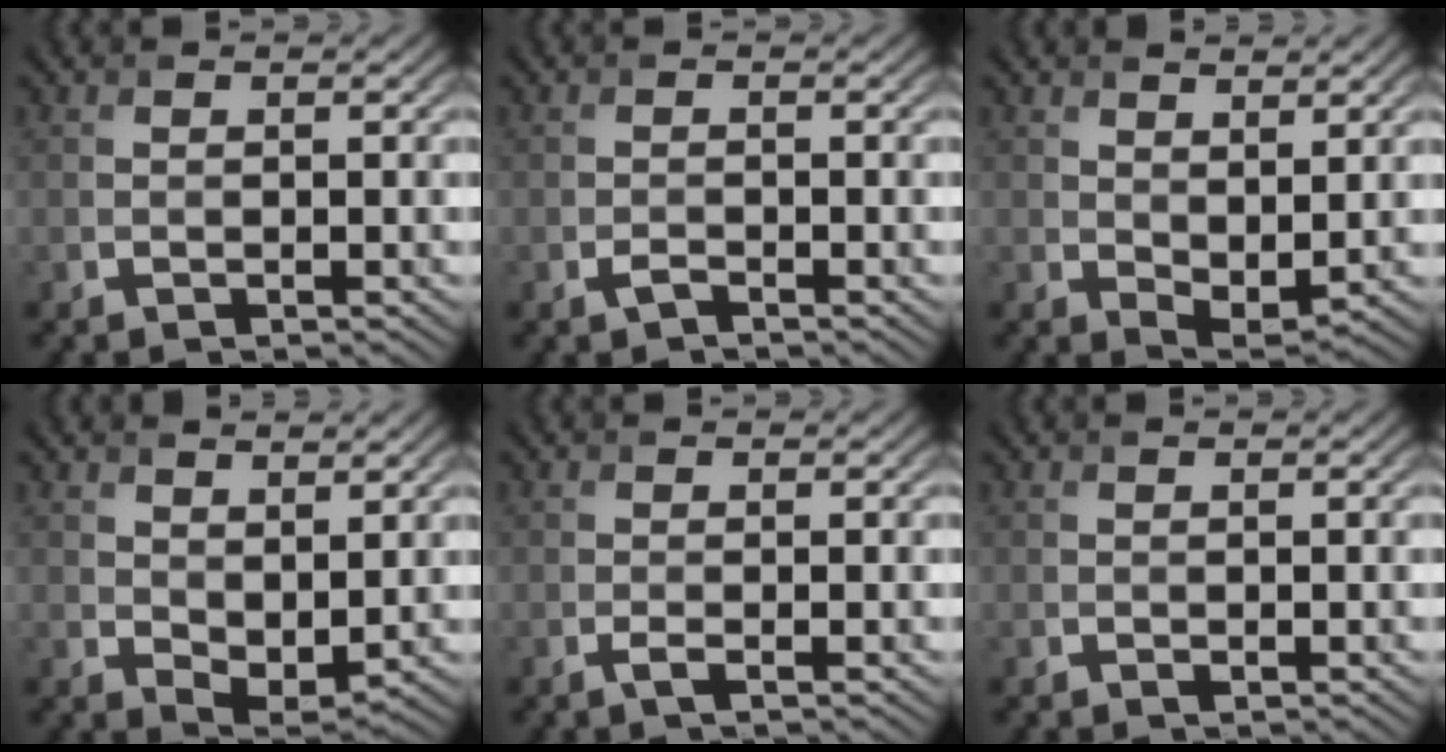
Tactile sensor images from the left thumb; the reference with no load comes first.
{"total": 1.1, "force": [-0.8, 0.4, 0.7], "torque": [-0.016, -0.001, -0.015]}
{"total": 3.3, "force": [1.5, 1.9, 2.3], "torque": [-0.045, -0.011, 0.032]}
{"total": 3.9, "force": [1.8, 2.3, 2.7], "torque": [-0.052, -0.011, 0.038]}
{"total": 0.9, "force": [-0.4, 0.1, 0.8], "torque": [-0.019, -0.003, -0.009]}
{"total": 0.0}